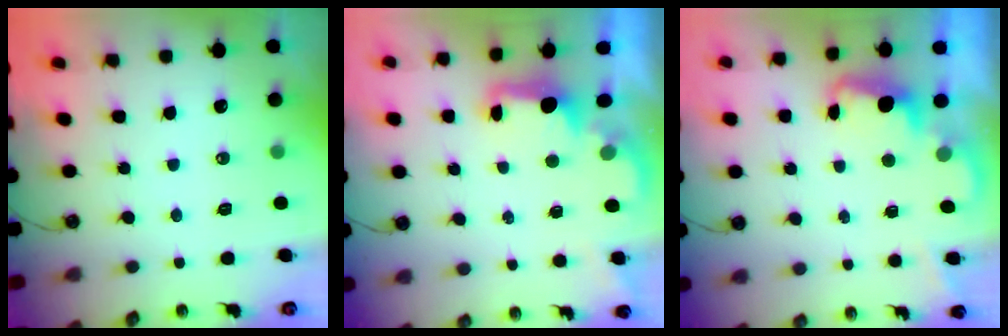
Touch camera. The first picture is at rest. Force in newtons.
{"total": 2.4, "press": 2.2, "slide": 0.8}
{"total": 2.5, "press": 2.4, "slide": 0.5}